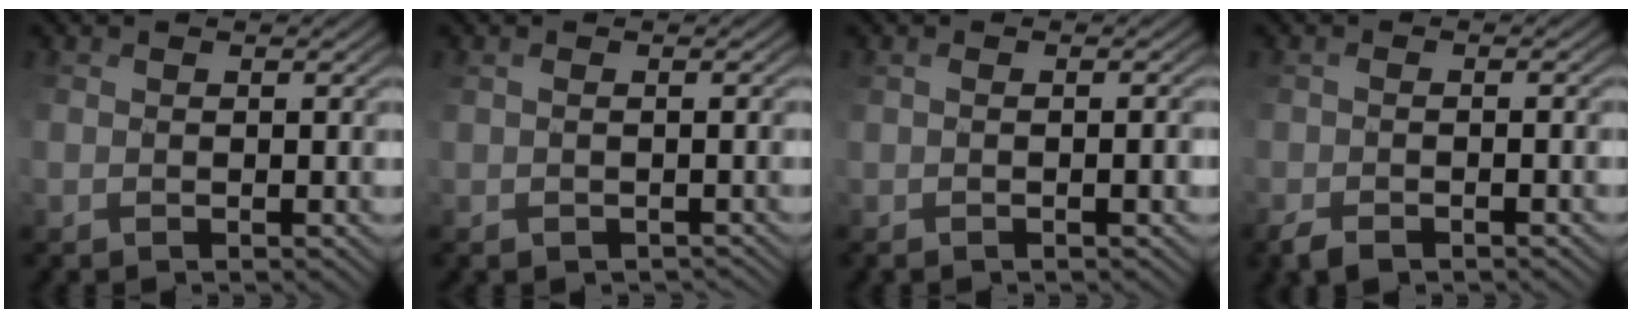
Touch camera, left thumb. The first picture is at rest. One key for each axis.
{"total": 1.9, "fx": -1.7, "fy": 0.7, "fz": 0.5, "tx": 0.006, "ty": -0.001, "tz": -0.019}
{"total": 1.9, "fx": -1.1, "fy": 0.2, "fz": 1.6, "tx": -0.015, "ty": 0.001, "tz": -0.005}
{"total": 2.8, "fx": -2.2, "fy": 0.4, "fz": 1.6, "tx": -0.027, "ty": -0.002, "tz": -0.041}